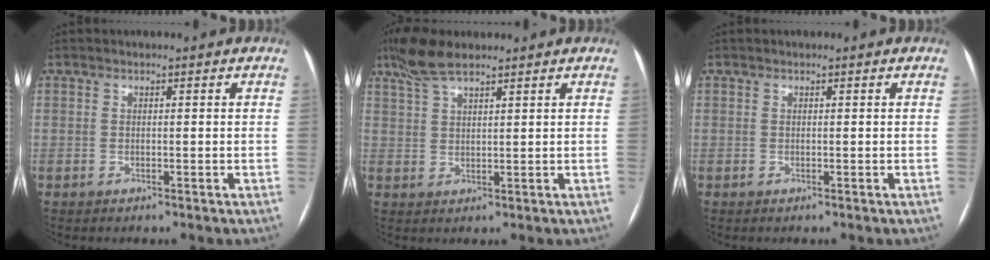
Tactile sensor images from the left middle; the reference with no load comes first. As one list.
[{"total": 5.8, "force": [4.6, 1.2, 3.4], "torque": [-0.078, 0.021, 0.090]}, {"total": 0.0}]